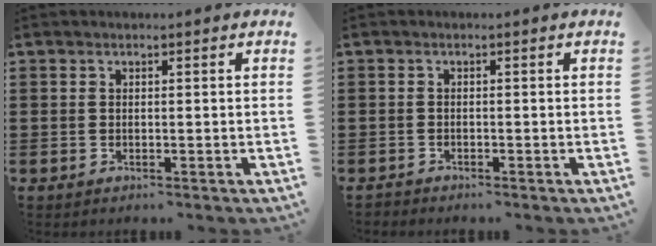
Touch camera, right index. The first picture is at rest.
{"total": 0.9, "force": [-0.8, 0.3, -0.1], "torque": [0.001, 0.004, -0.020]}